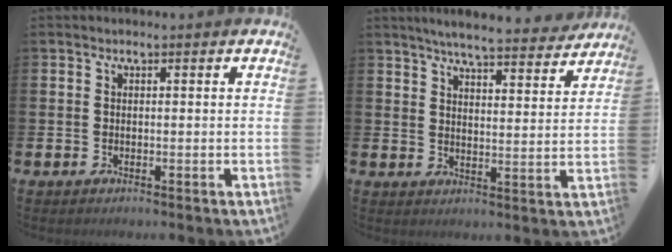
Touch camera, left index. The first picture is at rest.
{"total": 6.0, "force": [5.8, 0.2, 1.6], "torque": [-0.034, -0.041, 0.097]}